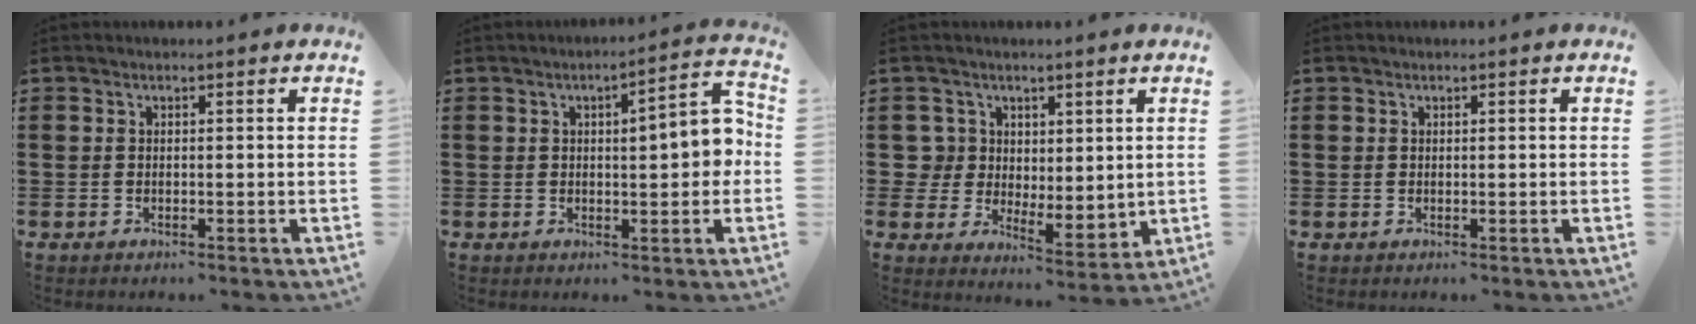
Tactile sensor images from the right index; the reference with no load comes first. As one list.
[{"total": 6.6, "force": [0.4, 1.7, 6.3], "torque": [-0.082, -0.008, -0.002]}, {"total": 5.3, "force": [2.8, 4.5, 0.7], "torque": [-0.041, 0.005, 0.056]}, {"total": 0.7, "force": [0.3, 0.6, 0.0], "torque": [-0.002, 0.003, 0.006]}]